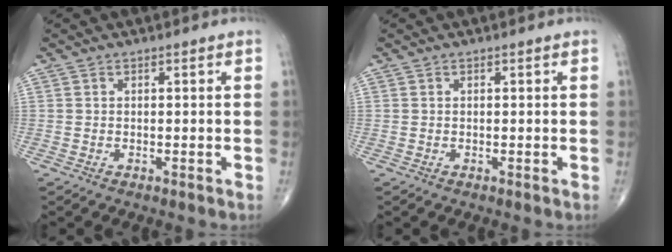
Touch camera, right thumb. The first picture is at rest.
{"total": 0.0}